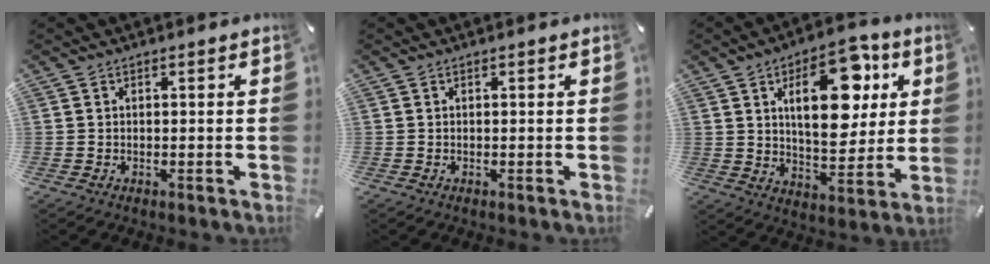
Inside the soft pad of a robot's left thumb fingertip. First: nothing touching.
{"total": 0.0}
{"total": 19.1, "force": [6.9, 10.0, 14.8], "torque": [-0.208, -0.018, 0.108]}